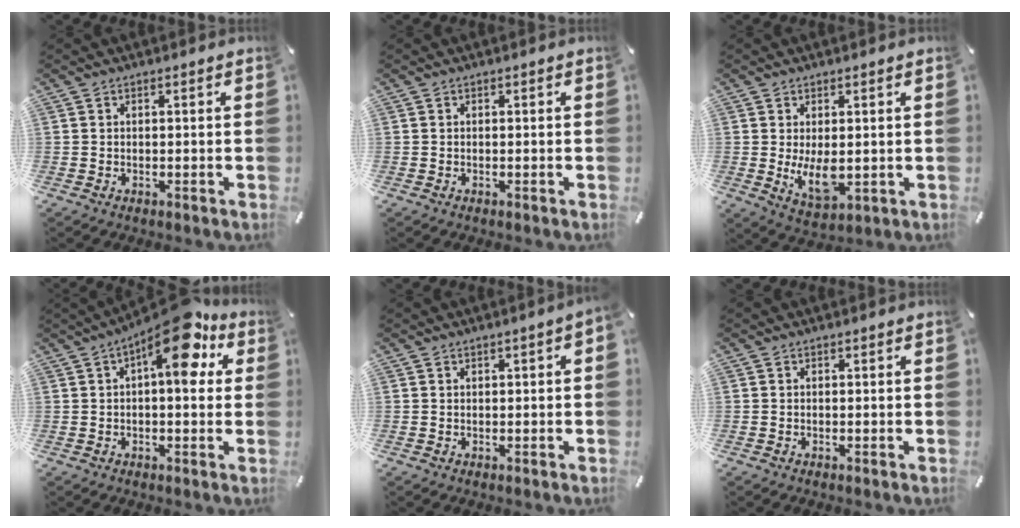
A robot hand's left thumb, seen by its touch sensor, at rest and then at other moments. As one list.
[{"total": 0.0}, {"total": 7.9, "force": [0.0, 3.8, 6.9], "torque": [-0.135, -0.019, 0.001]}, {"total": 13.9, "force": [5.8, 5.5, 11.4], "torque": [-0.149, -0.040, 0.089]}, {"total": 1.2, "force": [0.2, 0.4, 1.1], "torque": [-0.020, 0.002, 0.002]}, {"total": 0.0}]